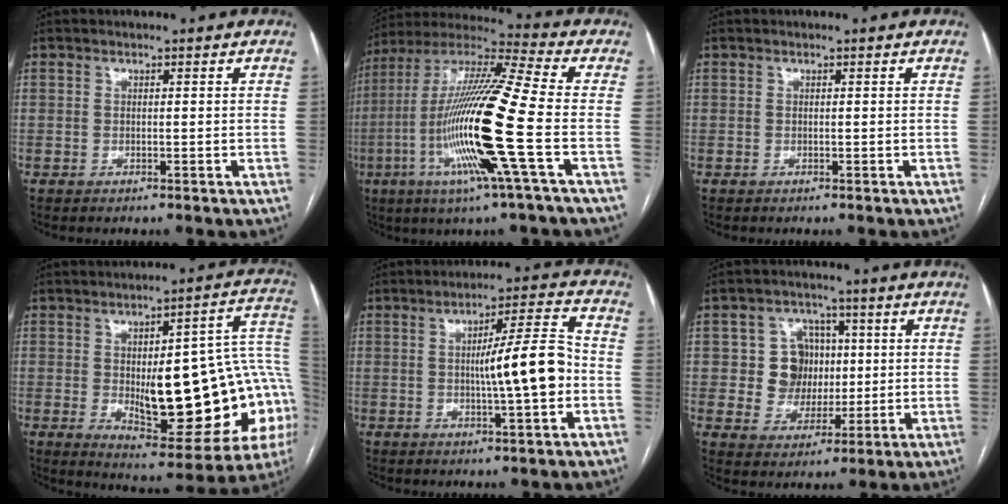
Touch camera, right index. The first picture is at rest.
{"total": 20.1, "force": [-5.1, -0.4, 19.4], "torque": [-0.397, -0.019, -0.111]}
{"total": 0.0}
{"total": 25.7, "force": [-2.6, 7.9, 24.3], "torque": [-0.249, 0.025, -0.011]}
{"total": 10.1, "force": [-1.1, 0.4, 10.0], "torque": [-0.151, 0.012, -0.021]}
{"total": 8.0, "force": [1.0, 7.5, 2.6], "torque": [-0.043, 0.025, 0.024]}